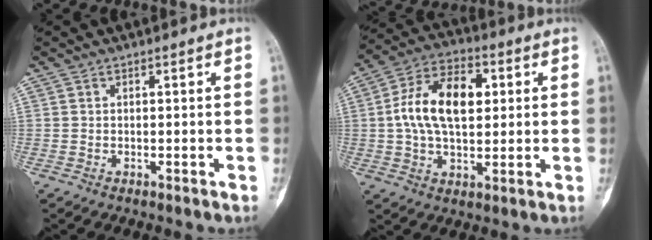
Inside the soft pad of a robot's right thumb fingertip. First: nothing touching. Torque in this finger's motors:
{"motor_torque": [0.30, 0.38, 1.18, 0.54, 0.24]}